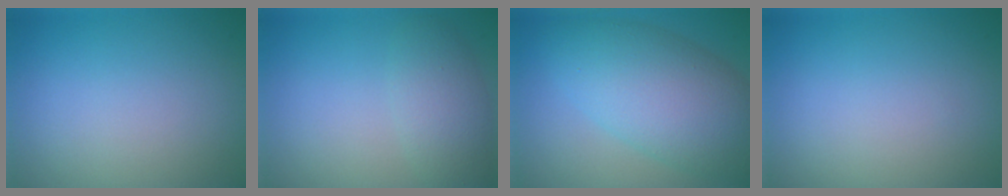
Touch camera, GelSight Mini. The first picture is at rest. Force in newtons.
{"total": 2.6, "press": 2.6, "slide": 0.2}
{"total": 8.7, "press": 8.7, "slide": 0.4}
{"total": 0.0}